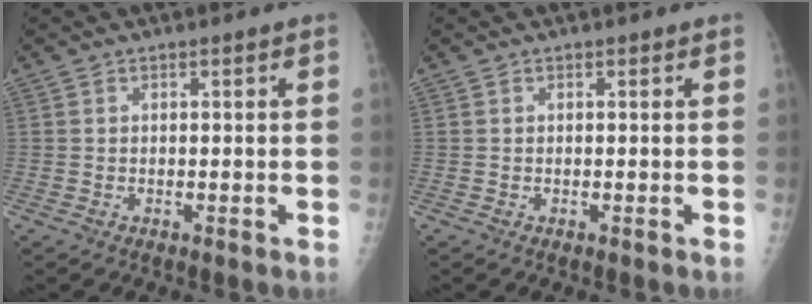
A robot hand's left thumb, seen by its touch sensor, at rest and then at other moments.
{"total": 0.0}